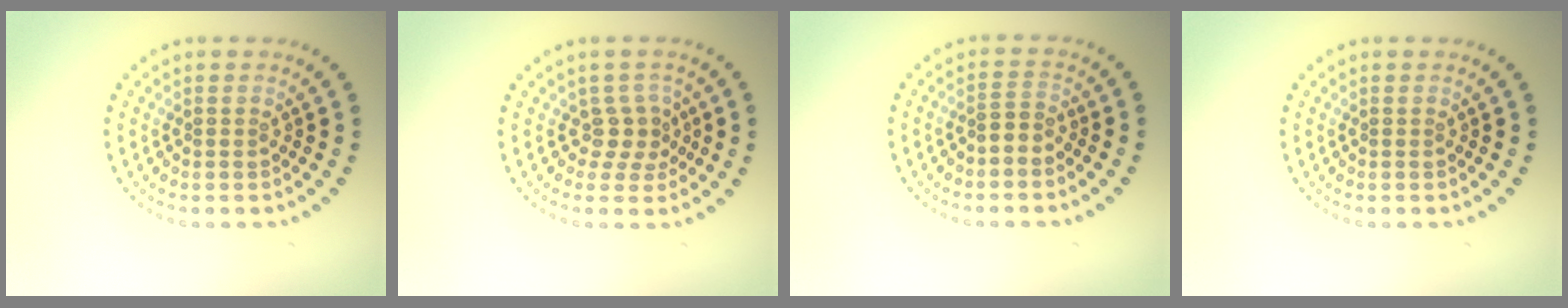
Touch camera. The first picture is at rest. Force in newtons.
{"total": 2.1, "press": 1.6, "slide": 1.4}
{"total": 1.6, "press": 1.3, "slide": 1.0}
{"total": 0.0}